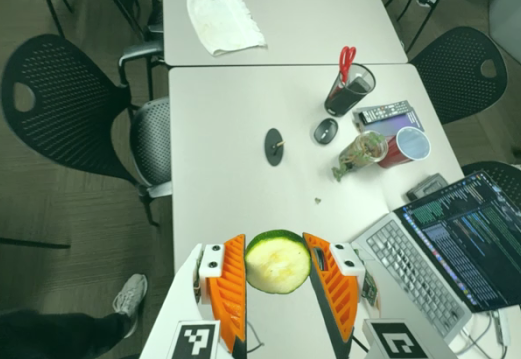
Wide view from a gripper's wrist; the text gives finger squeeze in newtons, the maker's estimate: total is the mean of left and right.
{"total": 8.5, "left": 8.5, "right": 8.4}